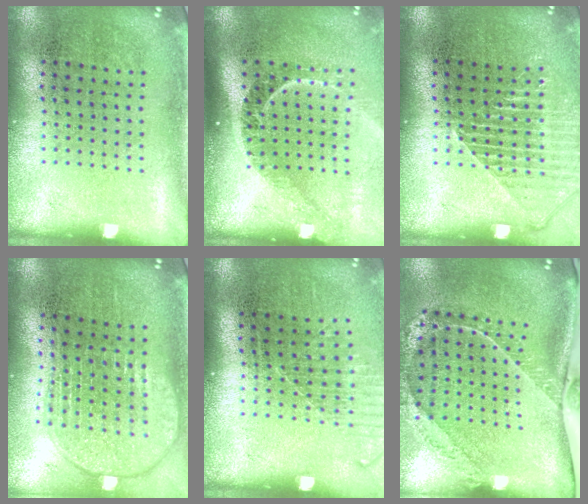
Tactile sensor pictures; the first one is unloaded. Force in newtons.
{"total": 2.4, "press": 1.6, "slide": 1.8}
{"total": 1.3, "press": 1.3, "slide": 0.4}
{"total": 1.9, "press": 1.6, "slide": 1.0}
{"total": 1.3, "press": 1.1, "slide": 0.8}
{"total": 2.1, "press": 1.6, "slide": 1.3}